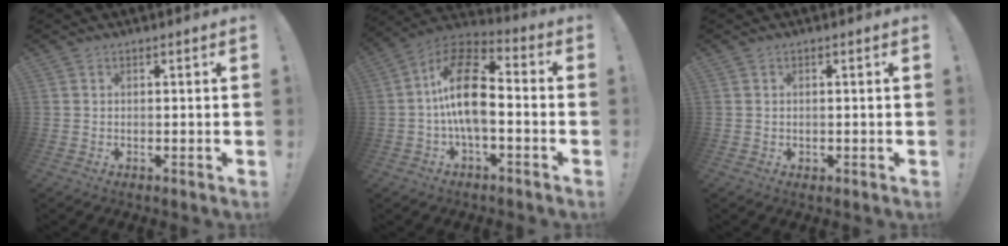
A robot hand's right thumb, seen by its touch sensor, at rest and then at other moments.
{"total": 16.4, "force": [-0.7, 8.3, 14.1], "torque": [-0.257, 0.023, -0.009]}
{"total": 0.6, "force": [0.1, 0.6, 0.1], "torque": [-0.003, 0.003, 0.002]}